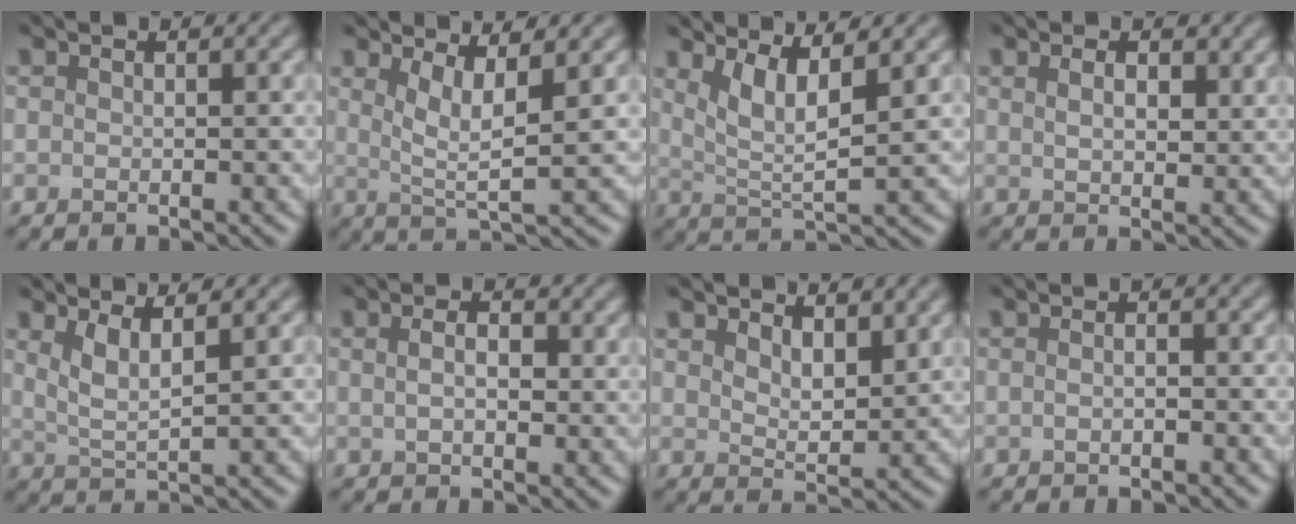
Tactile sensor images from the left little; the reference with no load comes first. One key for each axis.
{"total": 4.1, "fx": 1.6, "fy": 0.8, "fz": 3.7, "tx": -0.065, "ty": -0.008, "tz": 0.033}
{"total": 4.2, "fx": 2.1, "fy": 0.9, "fz": 3.5, "tx": -0.069, "ty": -0.006, "tz": 0.044}
{"total": 2.9, "fx": 1.5, "fy": 1.4, "fz": 2.0, "tx": -0.034, "ty": -0.002, "tz": 0.030}
{"total": 3.0, "fx": 1.7, "fy": 0.7, "fz": 2.4, "tx": -0.044, "ty": -0.006, "tz": 0.036}
{"total": 3.5, "fx": 1.3, "fy": 2.0, "fz": 2.6, "tx": -0.040, "ty": 0.011, "tz": 0.010}
{"total": 3.8, "fx": 2.6, "fy": 1.4, "fz": 2.3, "tx": -0.043, "ty": -0.007, "tz": 0.046}
{"total": 1.5, "fx": 0.1, "fy": 0.7, "fz": 1.4, "tx": -0.008, "ty": -0.003, "tz": -0.014}